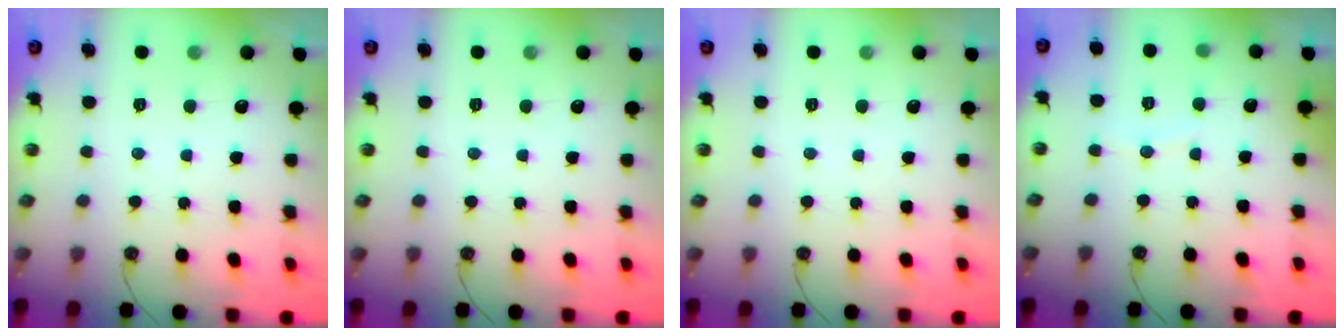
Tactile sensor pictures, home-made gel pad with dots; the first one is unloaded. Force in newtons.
{"total": 0.0}
{"total": 0.0}
{"total": 3.3, "press": 3.2, "slide": 0.5}